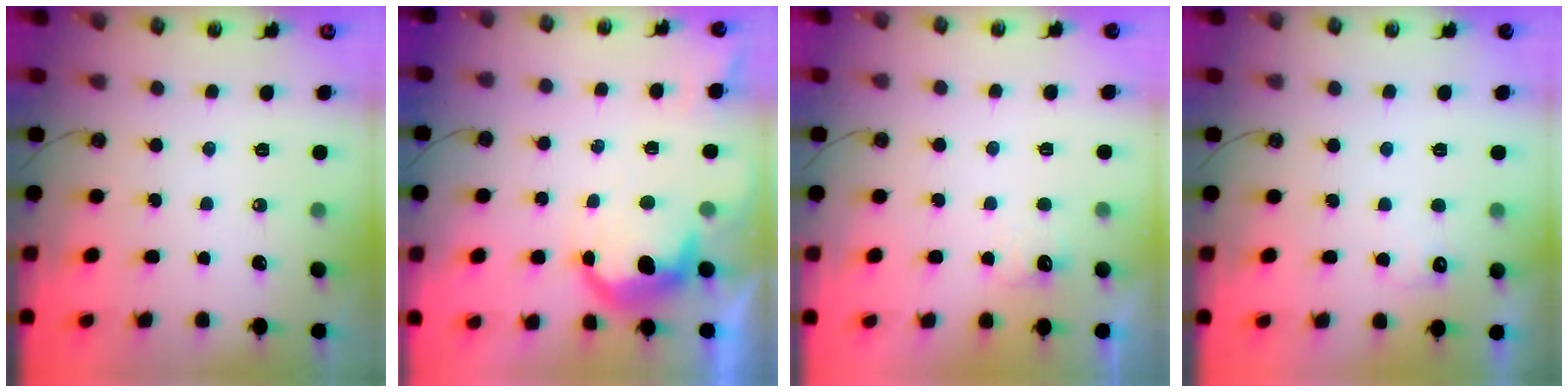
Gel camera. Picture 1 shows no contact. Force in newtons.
{"total": 10.7, "press": 10.7, "slide": 0.7}
{"total": 4.6, "press": 4.5, "slide": 1.0}
{"total": 4.1, "press": 3.9, "slide": 1.1}